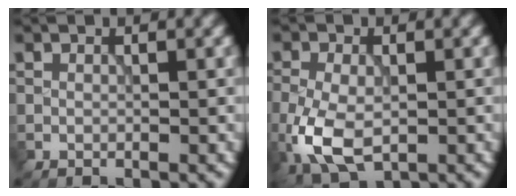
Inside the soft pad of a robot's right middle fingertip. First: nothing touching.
{"total": 5.8, "force": [-1.6, 3.4, 4.4], "torque": [-0.106, -0.011, -0.030]}